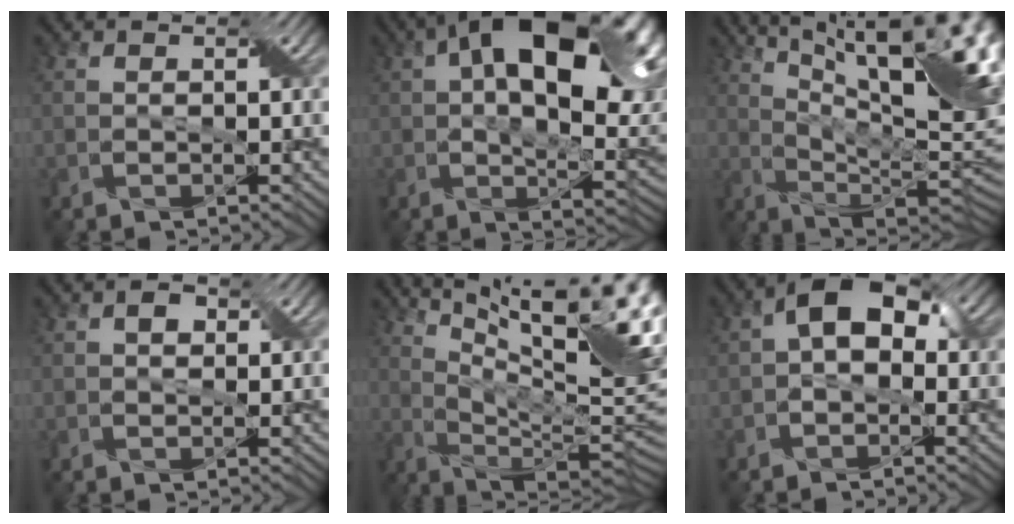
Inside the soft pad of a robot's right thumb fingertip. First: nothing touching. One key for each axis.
{"total": 20.3, "fx": 5.7, "fy": 10.4, "fz": 16.4, "tx": -0.259, "ty": 0.015, "tz": 0.091}
{"total": 20.8, "fx": 9.7, "fy": 6.5, "fz": 17.3, "tx": -0.240, "ty": 0.042, "tz": 0.148}
{"total": 1.5, "fx": 0.3, "fy": 1.2, "fz": 0.9, "tx": -0.016, "ty": 0.002, "tz": 0.001}
{"total": 18.8, "fx": 9.3, "fy": 5.3, "fz": 15.5, "tx": -0.213, "ty": 0.012, "tz": 0.151}
{"total": 6.9, "fx": 0.8, "fy": 4.3, "fz": 5.3, "tx": -0.093, "ty": 0.011, "tz": 0.002}